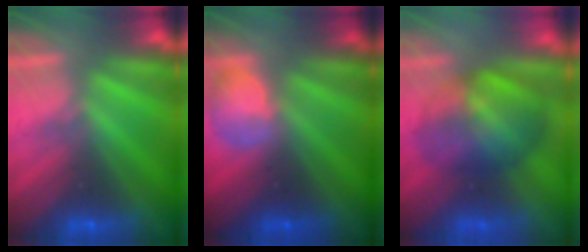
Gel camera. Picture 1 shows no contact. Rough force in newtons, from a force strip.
{"total": 2.4}
{"total": 8.0}